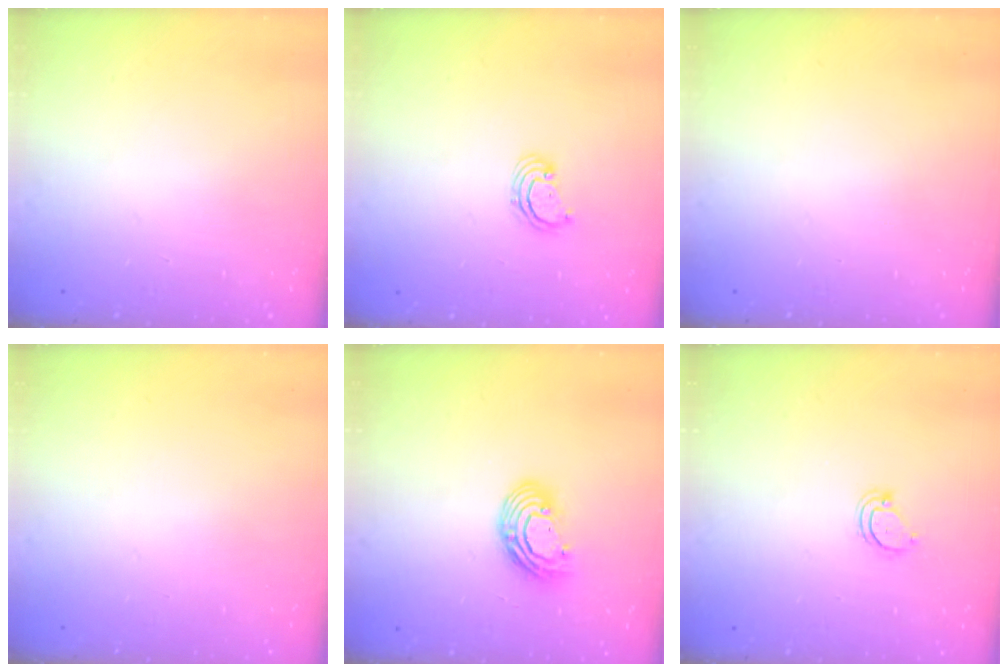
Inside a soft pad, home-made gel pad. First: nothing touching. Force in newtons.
{"total": 3.3, "press": 3.3, "slide": 0.3}
{"total": 0.0}
{"total": 0.0}
{"total": 10.1, "press": 10.0, "slide": 1.1}
{"total": 3.8, "press": 3.8, "slide": 0.4}